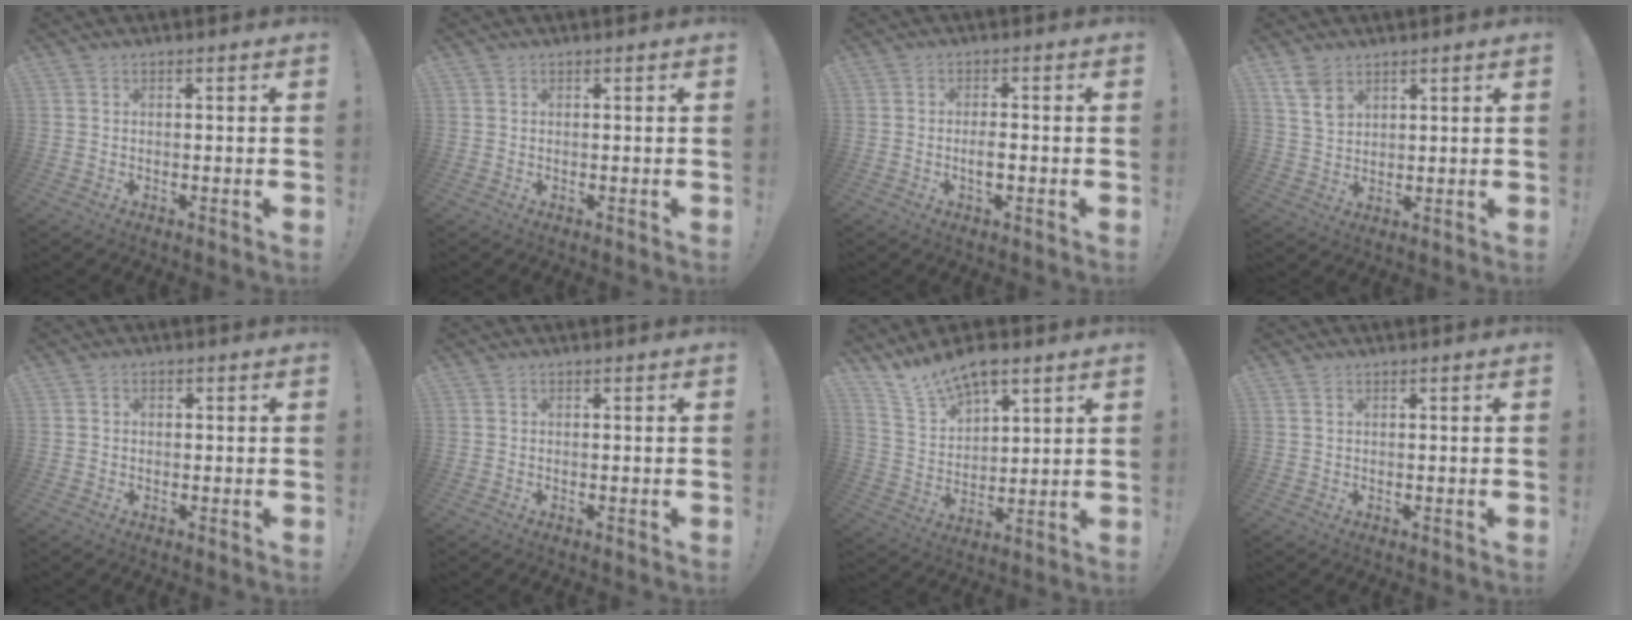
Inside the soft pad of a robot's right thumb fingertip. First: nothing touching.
{"total": 0.0}
{"total": 3.1, "force": [-1.0, 1.0, 2.8], "torque": [-0.041, 0.000, -0.018]}
{"total": 6.8, "force": [4.4, 3.9, 3.3], "torque": [-0.057, -0.016, 0.085]}
{"total": 1.2, "force": [-0.3, 1.0, 0.5], "torque": [-0.015, 0.008, -0.005]}
{"total": 0.0}
{"total": 11.6, "force": [9.4, 5.0, 4.7], "torque": [-0.094, -0.061, 0.177]}
{"total": 0.7, "force": [0.5, 0.5, 0.3], "torque": [-0.012, 0.003, 0.010]}